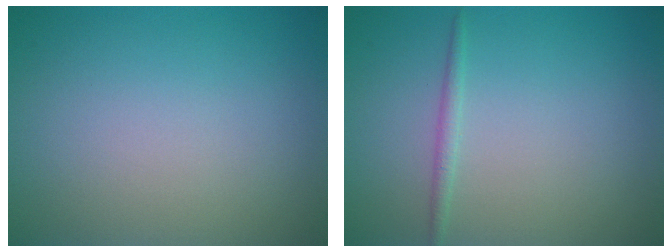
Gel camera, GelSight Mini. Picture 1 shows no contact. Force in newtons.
{"total": 1.0, "press": 1.0, "slide": 0.0}